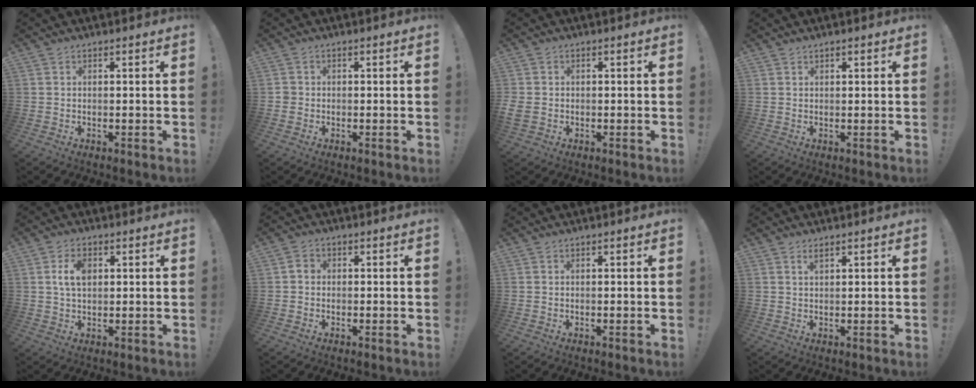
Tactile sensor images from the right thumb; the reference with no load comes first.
{"total": 1.5, "force": [-0.4, 1.4, 0.6], "torque": [-0.015, 0.006, -0.006]}
{"total": 2.9, "force": [-0.5, 2.4, 1.4], "torque": [-0.036, 0.000, -0.009]}
{"total": 0.8, "force": [0.6, 0.4, 0.2], "torque": [0.000, -0.001, 0.011]}
{"total": 6.1, "force": [1.4, 3.6, 4.7], "torque": [-0.078, 0.003, 0.025]}
{"total": 1.5, "force": [-0.5, 1.3, 0.6], "torque": [-0.001, 0.003, -0.011]}
{"total": 0.0}
{"total": 1.6, "force": [1.1, 0.5, 1.0], "torque": [-0.012, -0.004, 0.019]}